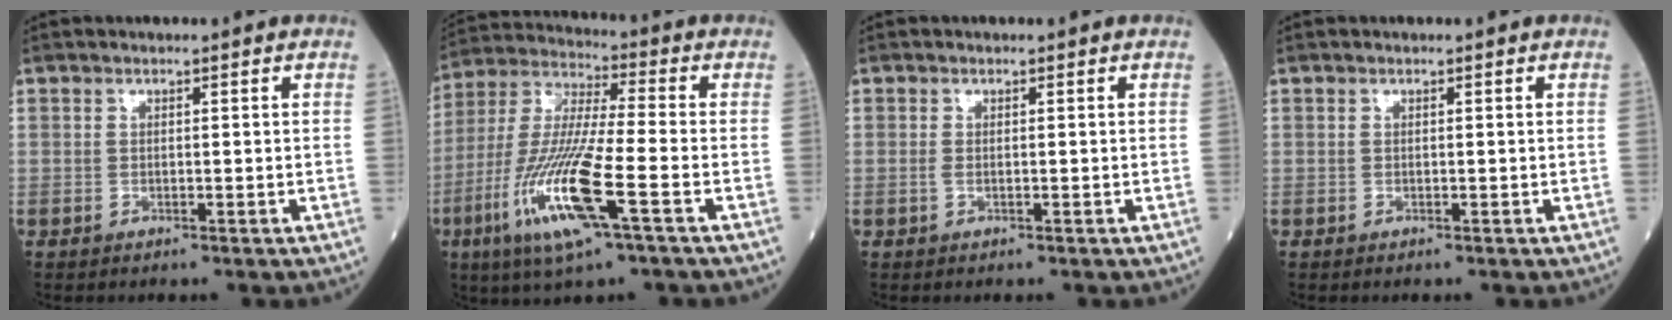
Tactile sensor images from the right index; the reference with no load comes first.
{"total": 16.0, "force": [-6.1, 1.0, 14.8], "torque": [-0.313, -0.020, -0.117]}
{"total": 0.5, "force": [-0.1, 0.1, 0.5], "torque": [-0.013, -0.001, -0.003]}
{"total": 0.0}